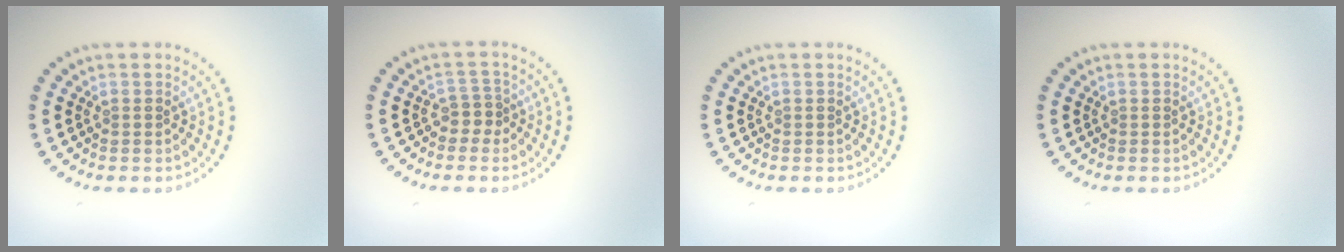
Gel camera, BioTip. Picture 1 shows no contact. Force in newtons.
{"total": 1.7, "press": 1.3, "slide": 1.1}
{"total": 0.0}
{"total": 0.0}